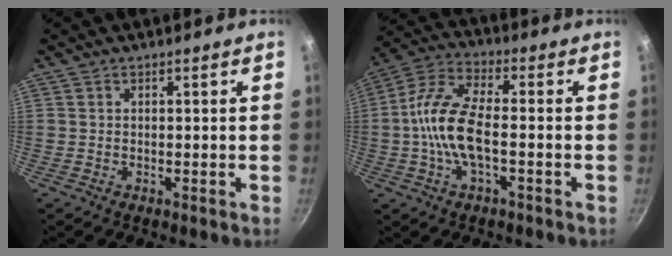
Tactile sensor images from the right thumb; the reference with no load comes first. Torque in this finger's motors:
{"motor_torque": [0.41, 0.49, 1.43, -1.32, 0.42]}